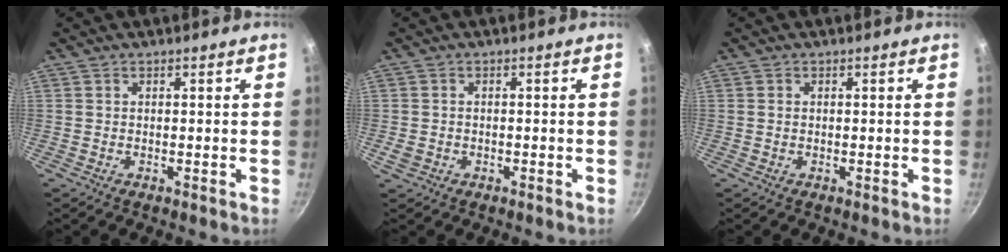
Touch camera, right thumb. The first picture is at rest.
{"total": 2.3, "force": [-0.8, 1.8, 1.2], "torque": [-0.021, 0.004, -0.008]}
{"total": 0.6, "force": [0.0, 0.5, 0.3], "torque": [-0.005, 0.003, 0.000]}